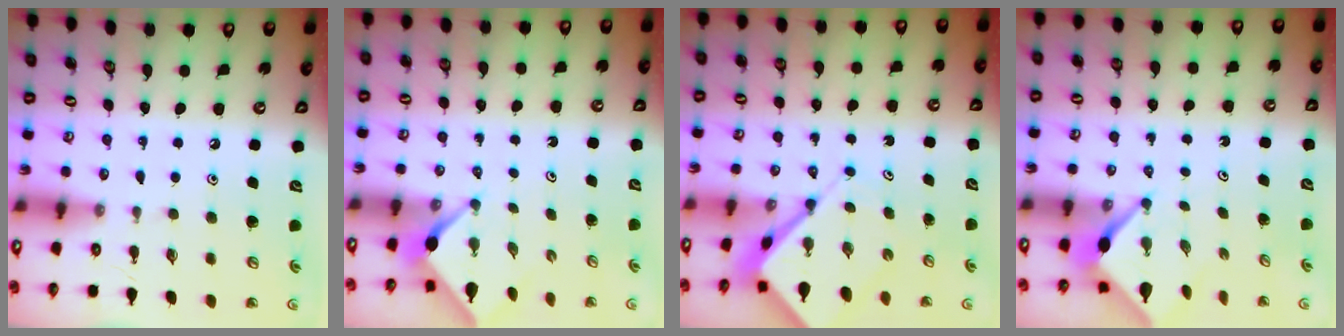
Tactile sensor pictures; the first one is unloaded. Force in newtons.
{"total": 2.6, "press": 2.6, "slide": 0.2}
{"total": 7.1, "press": 7.0, "slide": 0.9}
{"total": 3.3, "press": 3.3, "slide": 0.2}